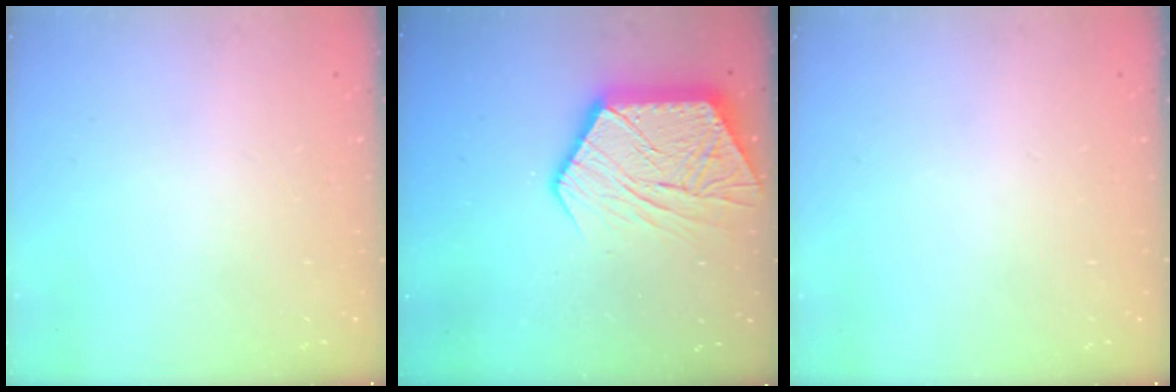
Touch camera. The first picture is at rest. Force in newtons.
{"total": 17.4, "press": 17.4, "slide": 1.1}
{"total": 0.0}